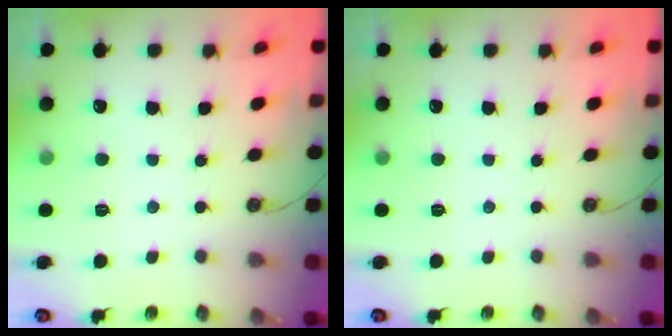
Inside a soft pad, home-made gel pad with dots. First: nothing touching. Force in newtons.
{"total": 0.0}